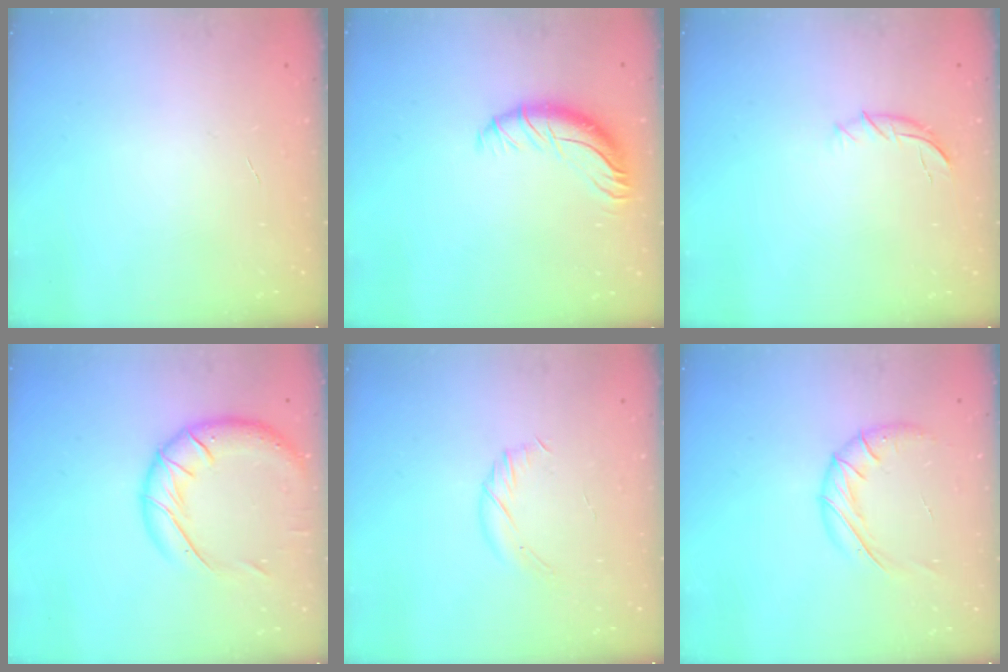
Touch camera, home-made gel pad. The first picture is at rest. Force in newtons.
{"total": 10.7, "press": 10.4, "slide": 2.5}
{"total": 7.2, "press": 7.1, "slide": 1.1}
{"total": 16.6, "press": 16.4, "slide": 2.7}
{"total": 5.0, "press": 4.8, "slide": 1.4}
{"total": 9.7, "press": 9.7, "slide": 0.8}